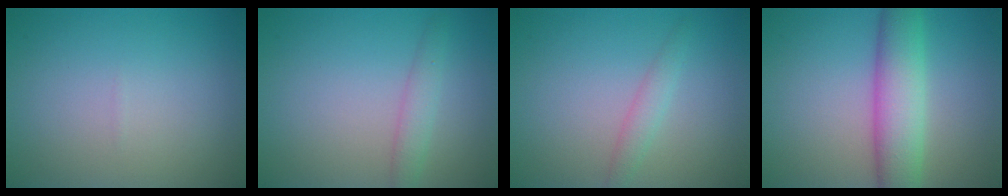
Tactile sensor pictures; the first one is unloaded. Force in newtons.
{"total": 1.8, "press": 1.8, "slide": 0.1}
{"total": 1.6, "press": 1.6, "slide": 0.0}
{"total": 5.9, "press": 5.9, "slide": 0.1}